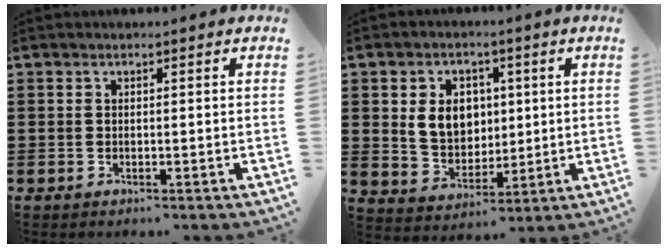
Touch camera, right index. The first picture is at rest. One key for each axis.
{"total": 7.2, "fx": 1.4, "fy": 5.9, "fz": 3.8, "tx": -0.079, "ty": 0.013, "tz": 0.023}